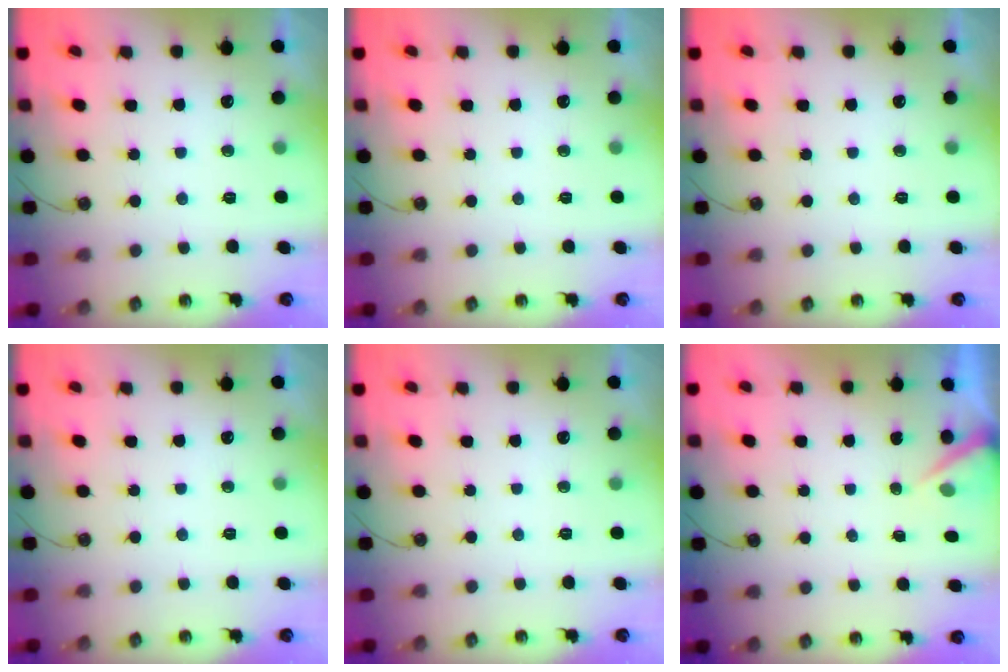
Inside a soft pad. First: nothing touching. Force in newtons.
{"total": 0.0}
{"total": 0.0}
{"total": 0.0}
{"total": 0.0}
{"total": 3.5, "press": 3.5, "slide": 0.2}